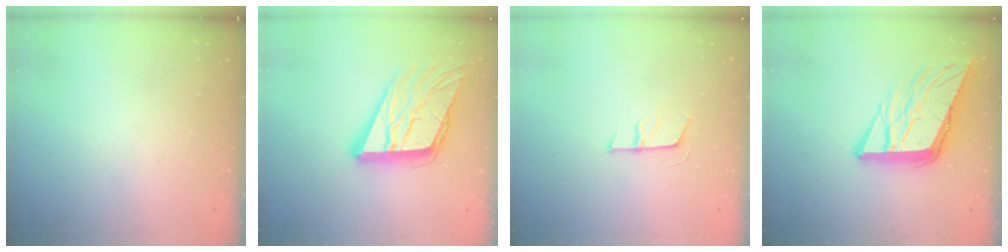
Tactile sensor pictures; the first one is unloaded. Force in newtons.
{"total": 18.7, "press": 18.4, "slide": 3.2}
{"total": 5.7, "press": 5.6, "slide": 1.0}
{"total": 11.0, "press": 10.7, "slide": 2.3}